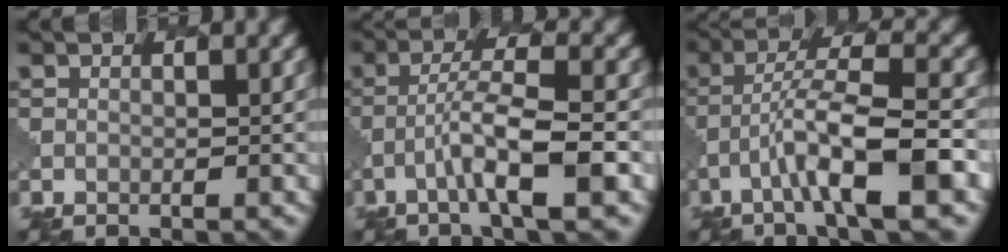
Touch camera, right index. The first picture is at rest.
{"total": 5.3, "force": [-1.8, 0.5, 4.9], "torque": [-0.088, 0.012, -0.035]}
{"total": 7.0, "force": [-2.7, 1.0, 6.4], "torque": [-0.113, 0.013, -0.047]}